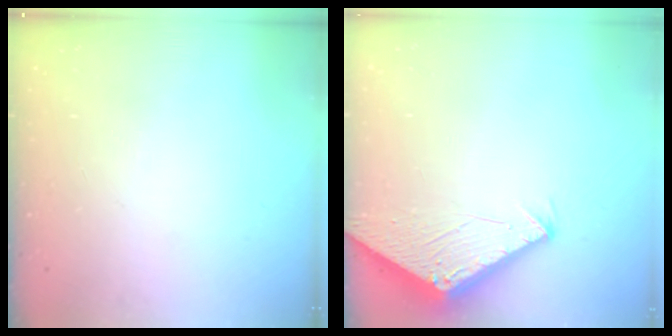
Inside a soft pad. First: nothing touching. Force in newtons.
{"total": 2.8, "press": 2.8, "slide": 0.2}